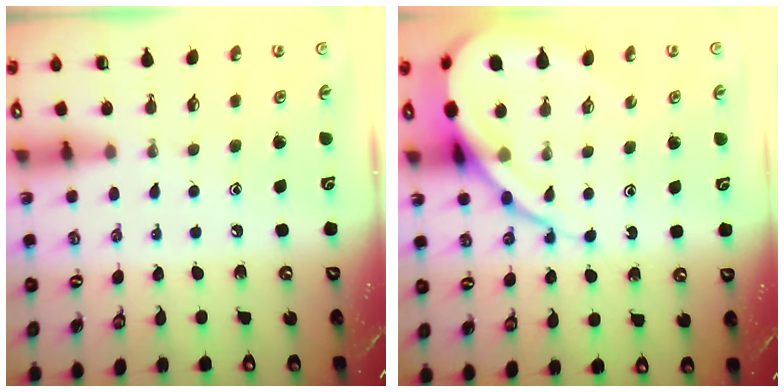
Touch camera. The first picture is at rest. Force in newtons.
{"total": 13.1, "press": 13.0, "slide": 1.2}